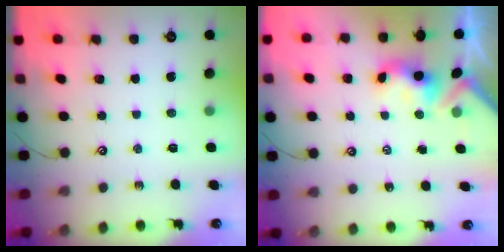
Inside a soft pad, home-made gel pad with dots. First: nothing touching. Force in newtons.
{"total": 3.3, "press": 3.3, "slide": 0.4}